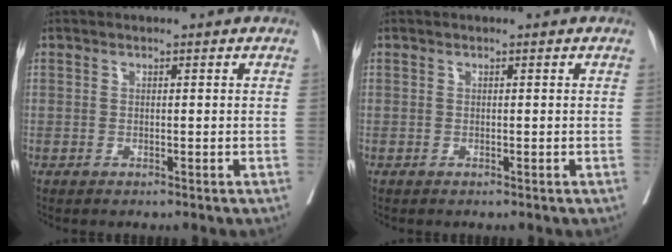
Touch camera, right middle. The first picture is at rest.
{"total": 0.0}